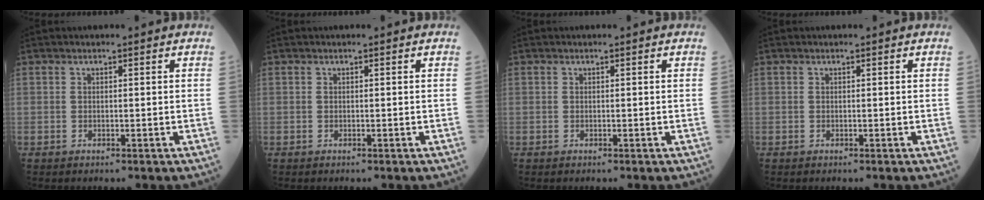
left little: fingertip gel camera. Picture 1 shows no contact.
{"total": 0.0}
{"total": 0.0}
{"total": 0.0}